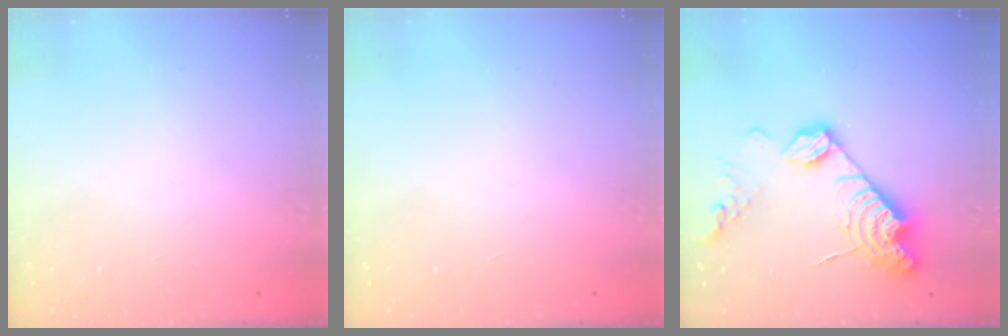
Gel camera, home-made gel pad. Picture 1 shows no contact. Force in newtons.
{"total": 0.0}
{"total": 16.6, "press": 16.5, "slide": 1.2}